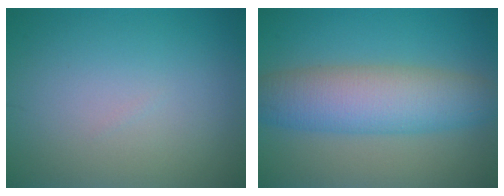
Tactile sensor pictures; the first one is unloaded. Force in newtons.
{"total": 7.1, "press": 7.1, "slide": 0.2}